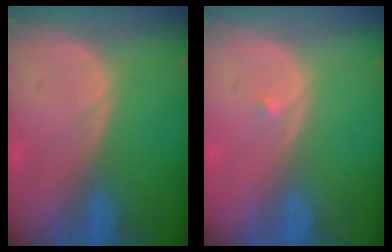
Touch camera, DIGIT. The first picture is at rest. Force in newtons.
{"total": 0.6, "press": 0.5, "slide": 0.4}